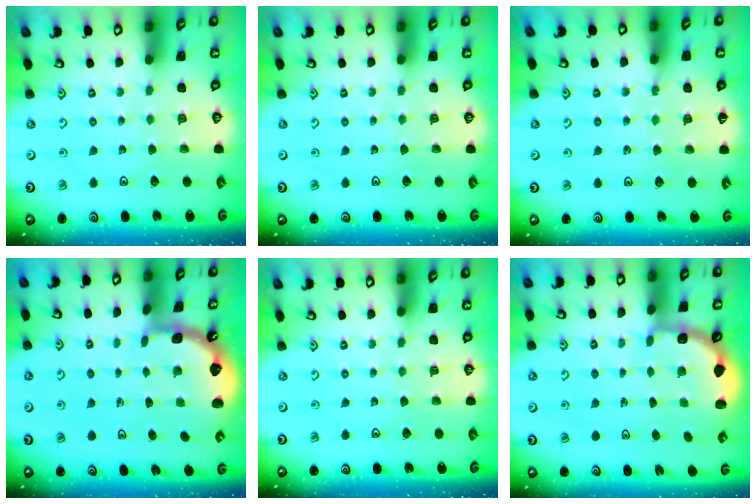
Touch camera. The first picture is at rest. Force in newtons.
{"total": 0.0}
{"total": 6.5, "press": 6.4, "slide": 1.3}
{"total": 1.3, "press": 1.2, "slide": 0.1}
{"total": 0.0}
{"total": 2.7, "press": 2.4, "slide": 1.4}